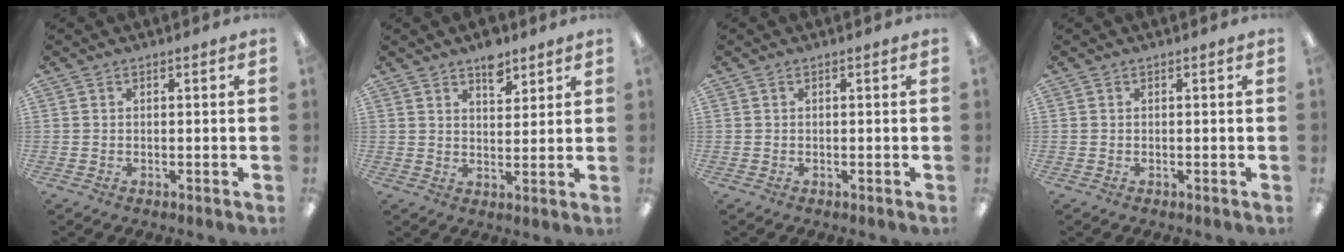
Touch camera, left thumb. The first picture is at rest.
{"total": 6.3, "force": [4.6, 3.3, 2.9], "torque": [-0.020, -0.026, 0.075]}
{"total": 0.0}
{"total": 0.0}